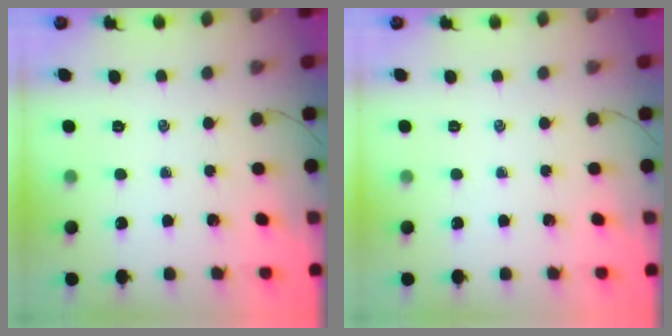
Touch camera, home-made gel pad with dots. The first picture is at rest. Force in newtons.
{"total": 0.0}